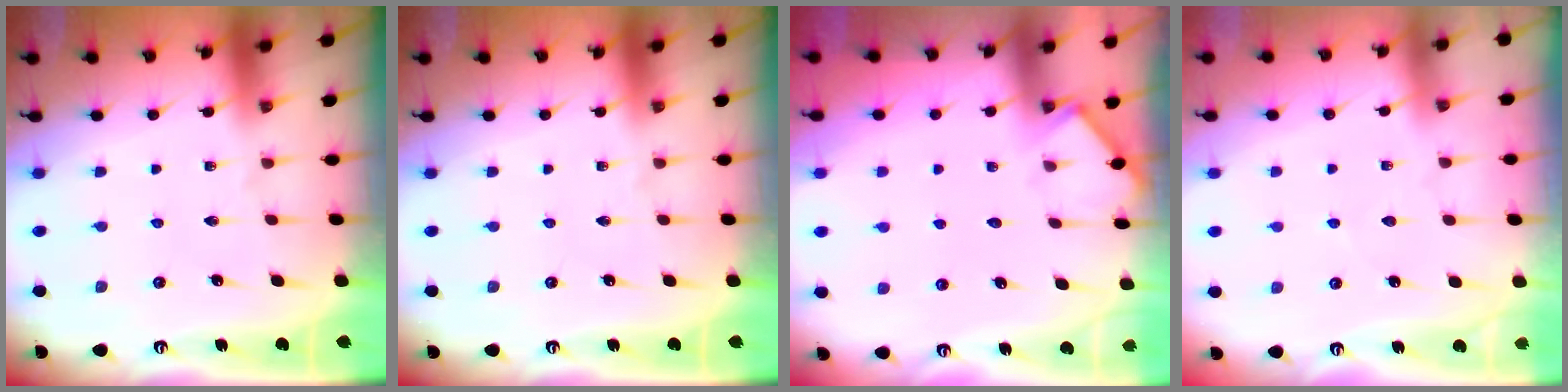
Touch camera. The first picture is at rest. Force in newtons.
{"total": 0.0}
{"total": 4.3, "press": 4.3, "slide": 0.4}
{"total": 2.1, "press": 2.1, "slide": 0.3}